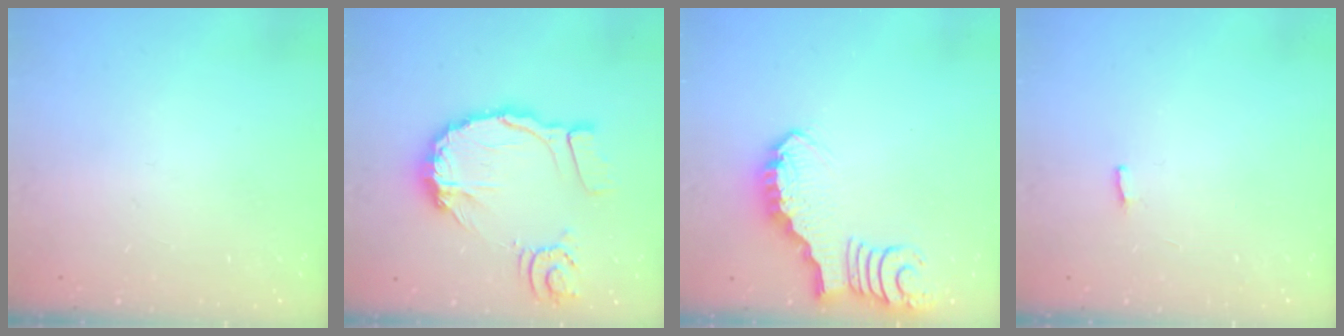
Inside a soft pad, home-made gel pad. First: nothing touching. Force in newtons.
{"total": 17.7, "press": 17.6, "slide": 1.9}
{"total": 2.4, "press": 2.4, "slide": 0.3}
{"total": 0.0}